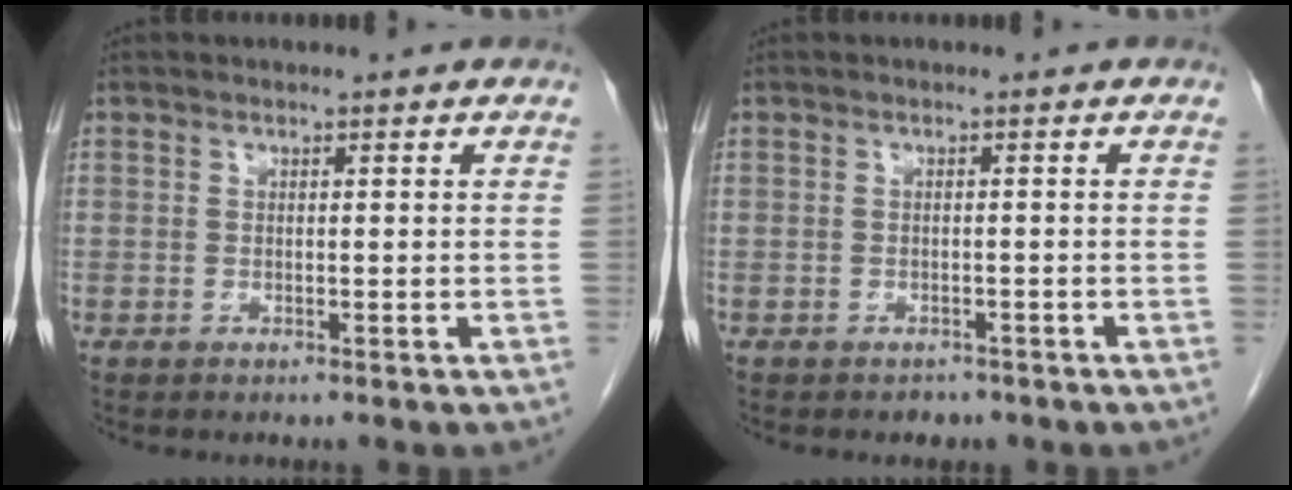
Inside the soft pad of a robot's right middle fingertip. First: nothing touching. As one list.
[{"total": 1.6, "force": [-1.2, 0.9, 0.2], "torque": [-0.011, 0.000, -0.016]}]